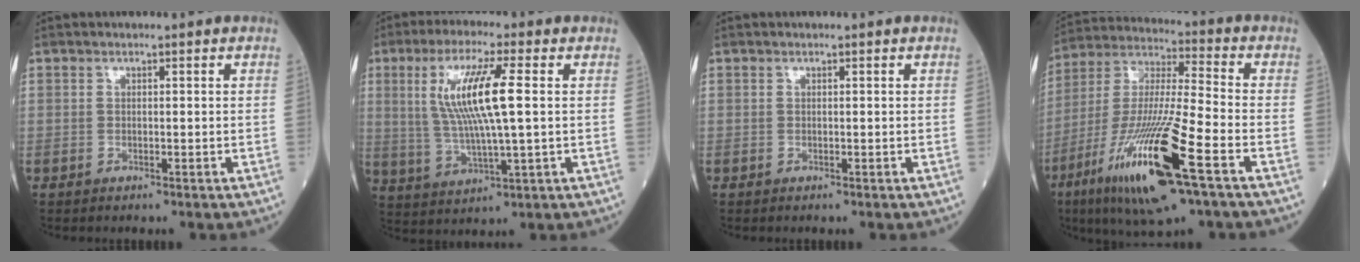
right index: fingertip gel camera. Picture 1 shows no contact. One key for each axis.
{"total": 11.3, "fx": 2.1, "fy": 0.8, "fz": 11.0, "tx": -0.226, "ty": 0.001, "tz": 0.042}
{"total": 0.0}
{"total": 20.6, "fx": -9.4, "fy": 1.7, "fz": 18.2, "tx": -0.382, "ty": -0.041, "tz": -0.171}